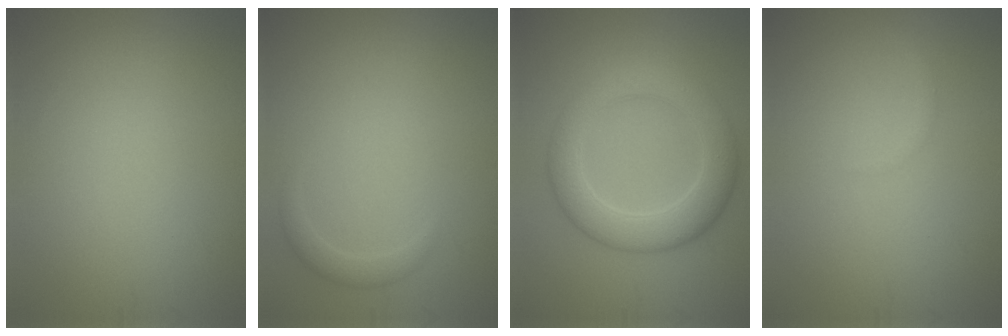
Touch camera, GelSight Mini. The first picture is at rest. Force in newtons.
{"total": 1.2, "press": 1.2, "slide": 0.1}
{"total": 5.9, "press": 5.9, "slide": 0.1}
{"total": 0.6, "press": 0.6, "slide": 0.1}